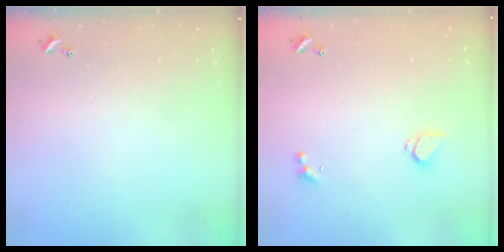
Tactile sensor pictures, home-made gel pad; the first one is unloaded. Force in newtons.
{"total": 1.4, "press": 1.2, "slide": 0.6}